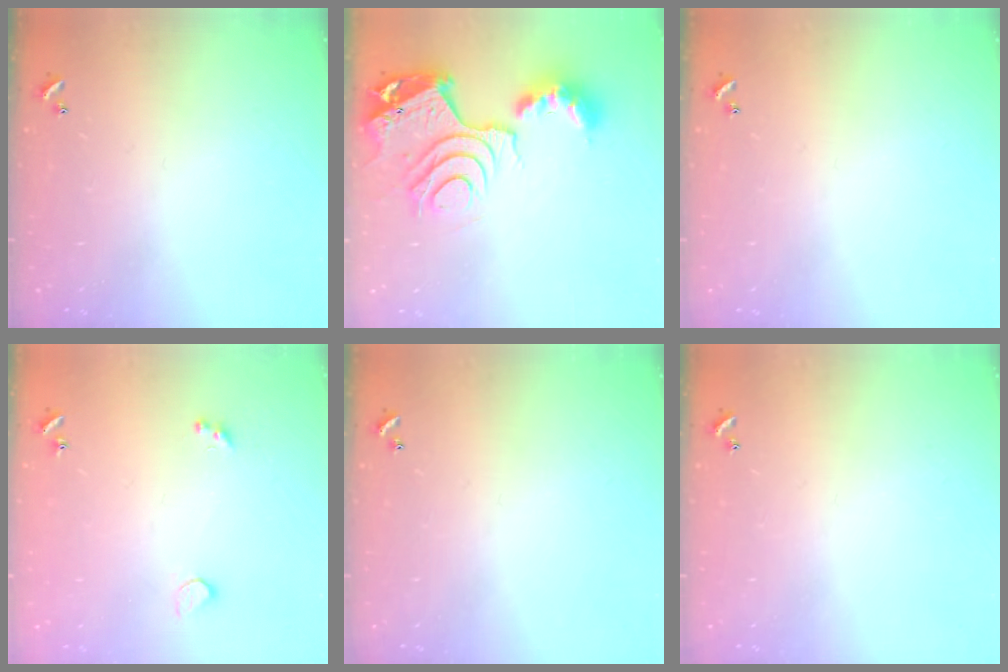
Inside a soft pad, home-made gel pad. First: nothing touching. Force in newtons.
{"total": 14.1, "press": 14.0, "slide": 1.8}
{"total": 0.0}
{"total": 2.6, "press": 2.2, "slide": 1.2}
{"total": 0.0}
{"total": 0.0}